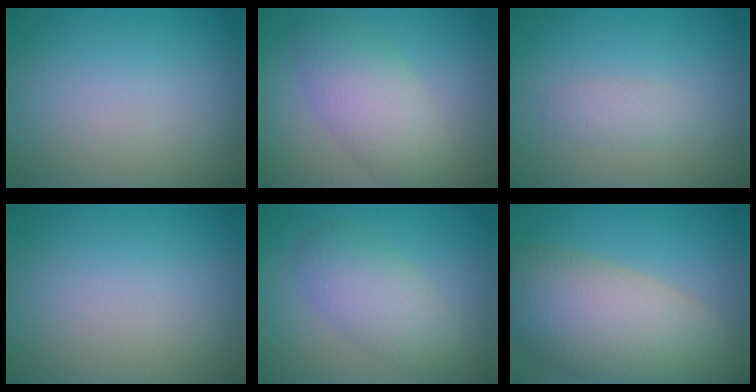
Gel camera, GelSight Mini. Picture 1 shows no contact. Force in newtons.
{"total": 4.6, "press": 4.6, "slide": 0.0}
{"total": 1.4, "press": 1.4, "slide": 0.1}
{"total": 0.0}
{"total": 4.1, "press": 4.1, "slide": 0.1}
{"total": 10.7, "press": 10.7, "slide": 0.7}